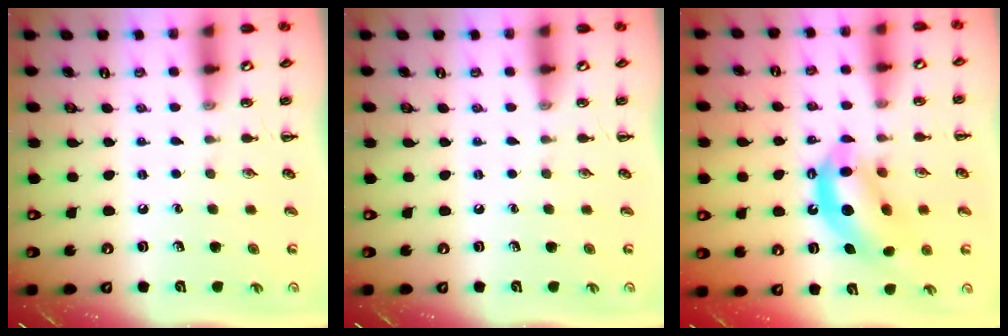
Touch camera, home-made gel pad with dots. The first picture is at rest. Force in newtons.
{"total": 0.0}
{"total": 12.0, "press": 11.5, "slide": 3.3}